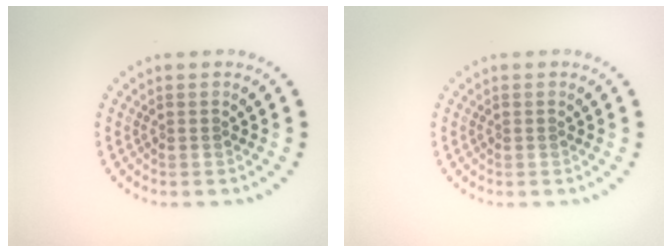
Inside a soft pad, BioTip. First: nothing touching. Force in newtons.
{"total": 0.0}